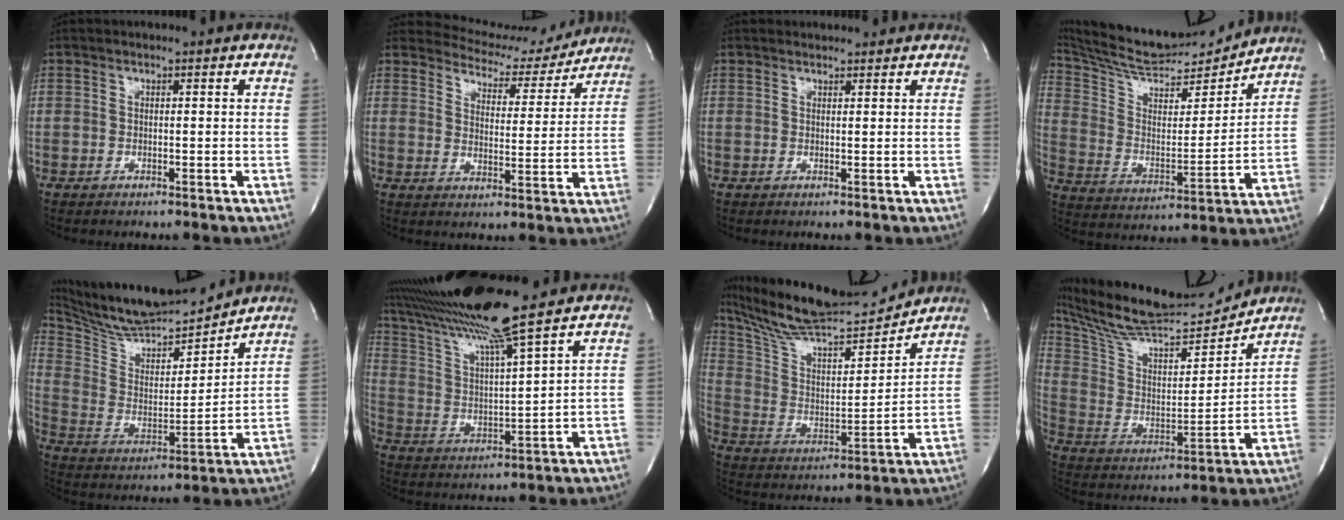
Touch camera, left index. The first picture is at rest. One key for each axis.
{"total": 10.4, "fx": 10.1, "fy": 2.6, "fz": 0.3, "tx": 0.000, "ty": -0.009, "tz": 0.130}
{"total": 2.2, "fx": 2.1, "fy": 0.5, "fz": 0.1, "tx": -0.010, "ty": 0.014, "tz": 0.030}
{"total": 20.5, "fx": 19.2, "fy": 2.2, "fz": 6.9, "tx": -0.136, "ty": -0.003, "tz": 0.313}
{"total": 17.3, "fx": 16.4, "fy": 1.2, "fz": 5.2, "tx": -0.109, "ty": -0.007, "tz": 0.289}
{"total": 14.8, "fx": 12.3, "fy": -2.2, "fz": 7.9, "tx": -0.151, "ty": -0.002, "tz": 0.220}
{"total": 18.8, "fx": 17.7, "fy": 0.9, "fz": 6.3, "tx": -0.131, "ty": -0.004, "tz": 0.304}
{"total": 22.1, "fx": 20.4, "fy": 2.4, "fz": 8.1, "tx": -0.163, "ty": 0.000, "tz": 0.337}